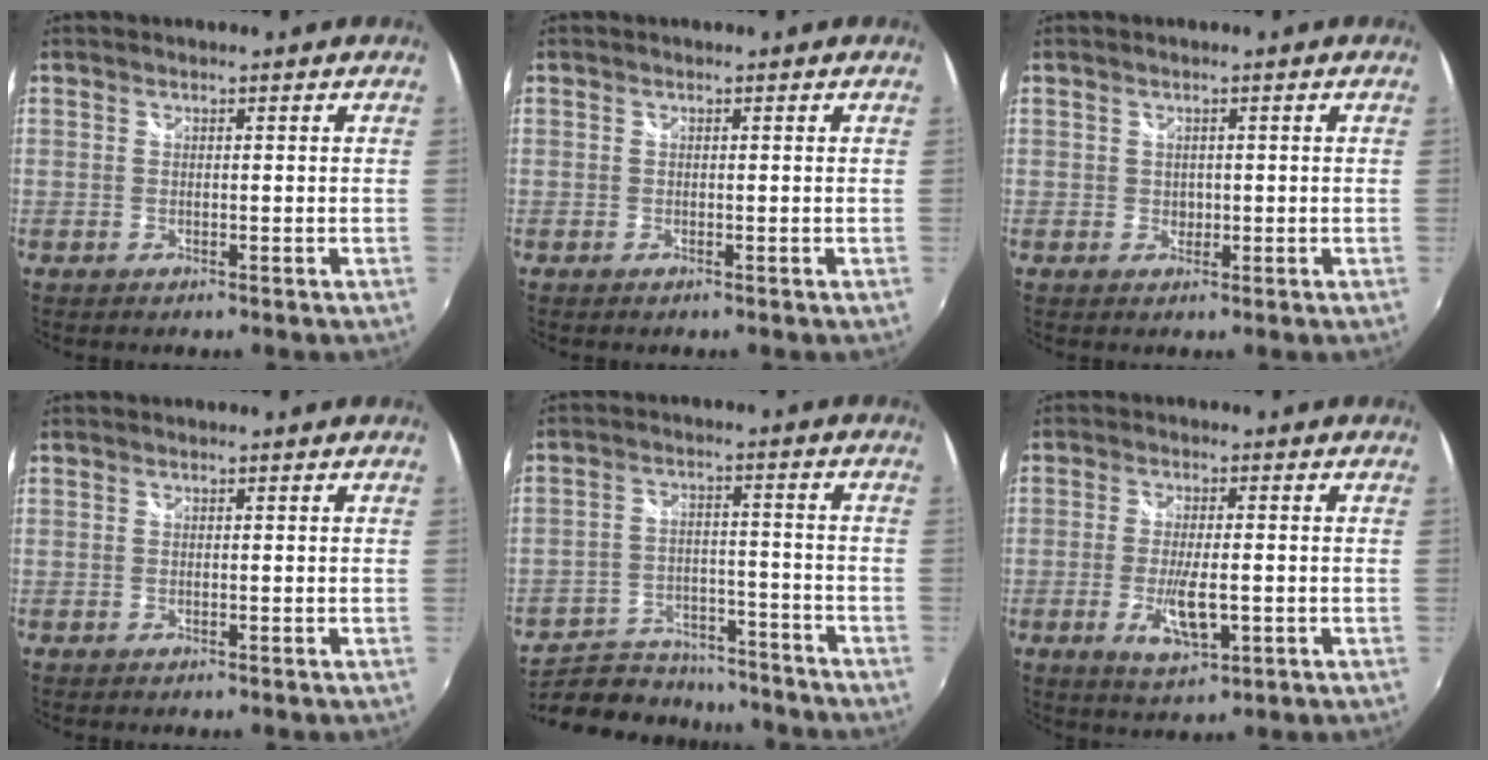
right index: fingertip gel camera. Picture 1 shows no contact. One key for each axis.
{"total": 0.0}
{"total": 1.3, "fx": 0.1, "fy": 1.3, "fz": 0.3, "tx": 0.000, "ty": 0.000, "tz": 0.002}
{"total": 0.0}
{"total": 19.6, "fx": -16.4, "fy": 8.0, "fz": 7.1, "tx": -0.161, "ty": 0.005, "tz": -0.229}
{"total": 7.2, "fx": -2.1, "fy": 2.2, "fz": 6.5, "tx": -0.125, "ty": -0.016, "tz": -0.032}